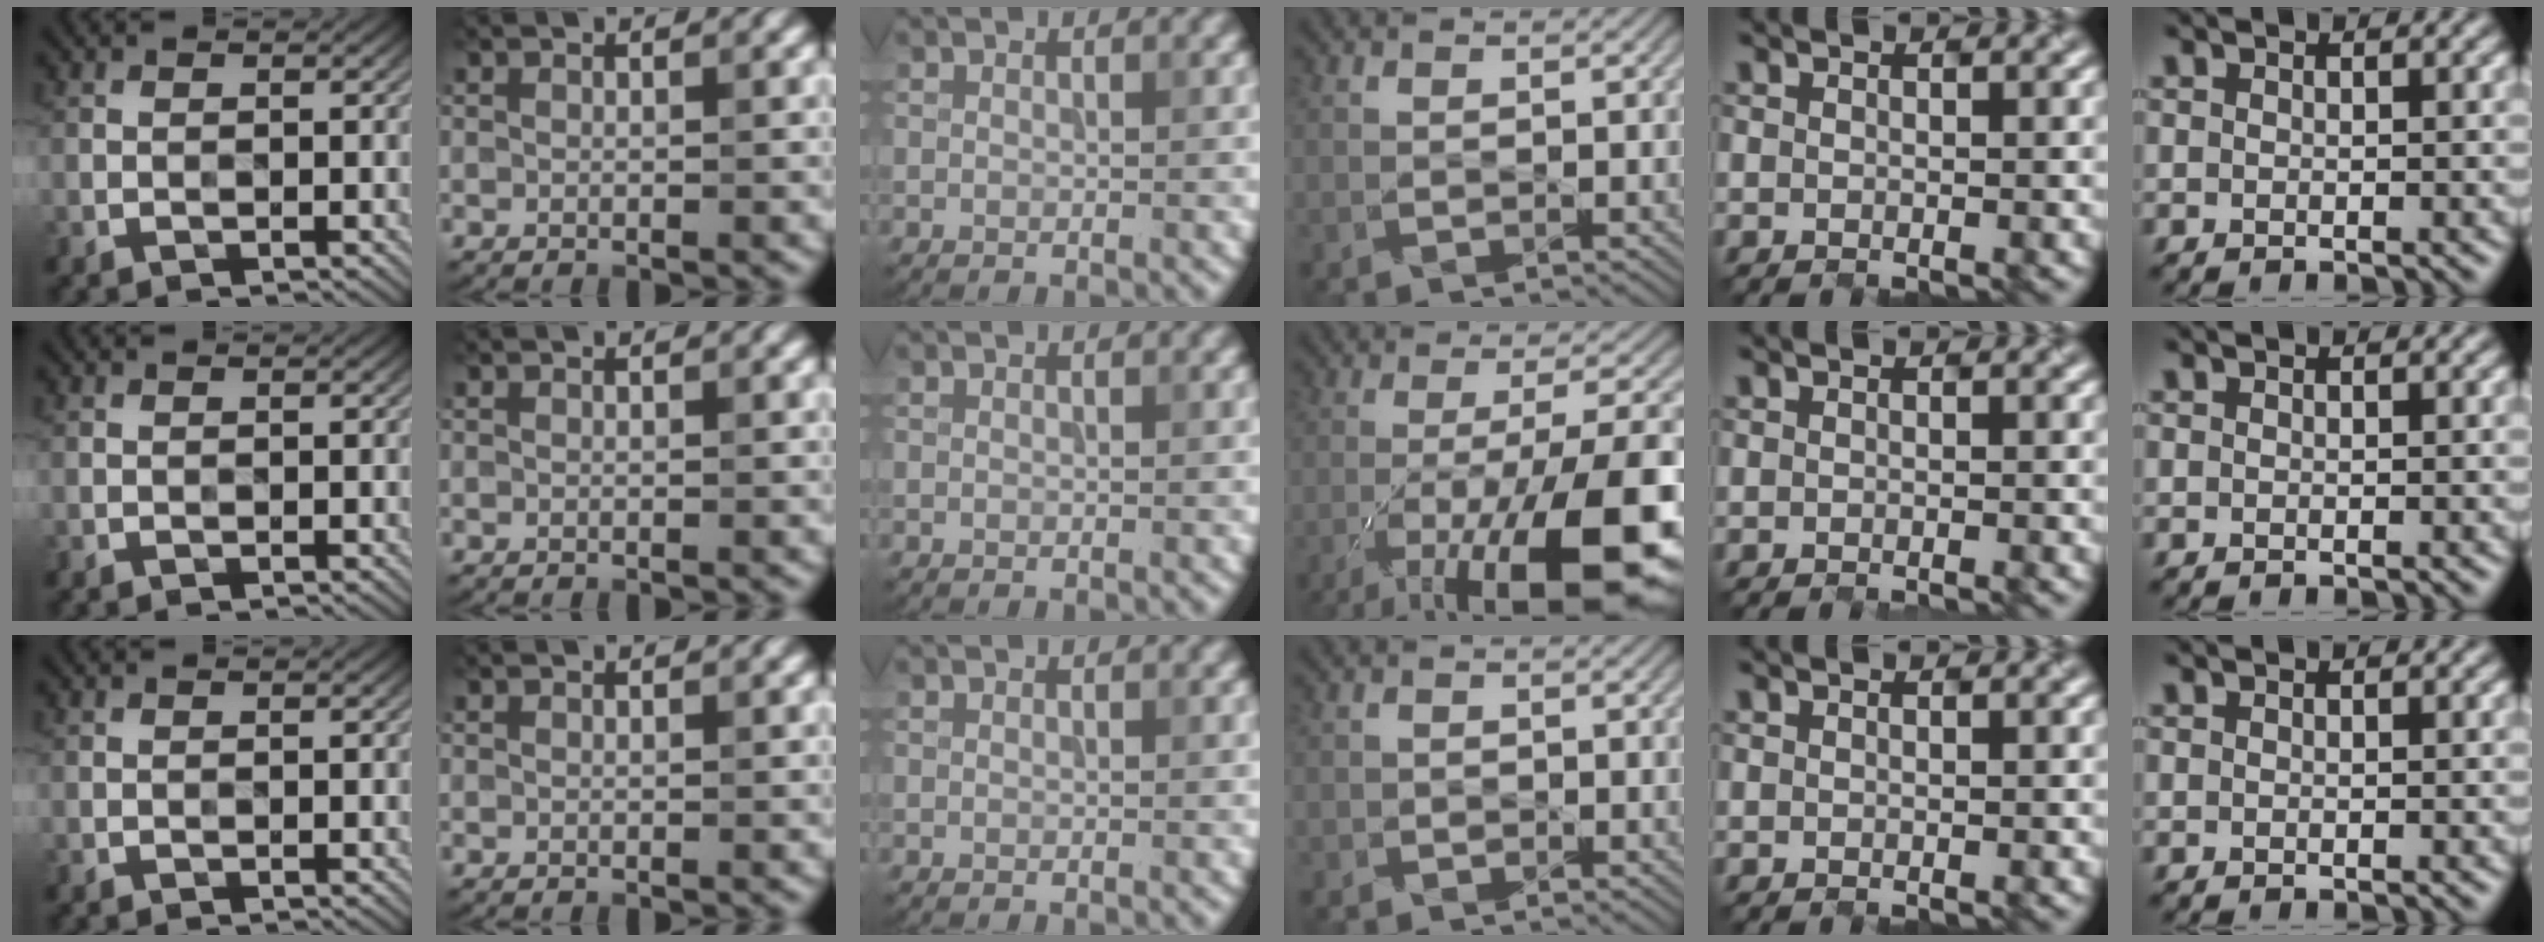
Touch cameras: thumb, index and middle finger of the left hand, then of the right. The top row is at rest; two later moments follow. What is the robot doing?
{"motion": "open", "object": "folder"}